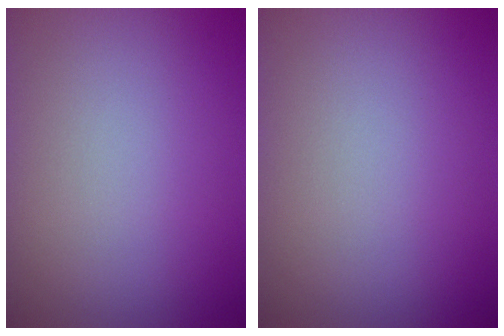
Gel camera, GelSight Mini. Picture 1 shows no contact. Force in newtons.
{"total": 0.0}